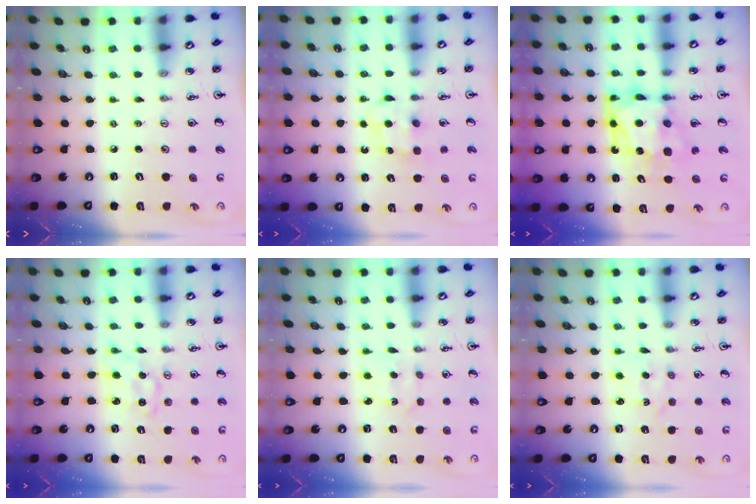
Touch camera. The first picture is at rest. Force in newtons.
{"total": 5.3, "press": 5.3, "slide": 0.7}
{"total": 8.1, "press": 8.1, "slide": 0.8}
{"total": 2.5, "press": 2.5, "slide": 0.3}
{"total": 2.1, "press": 2.0, "slide": 0.6}
{"total": 1.7, "press": 1.7, "slide": 0.3}